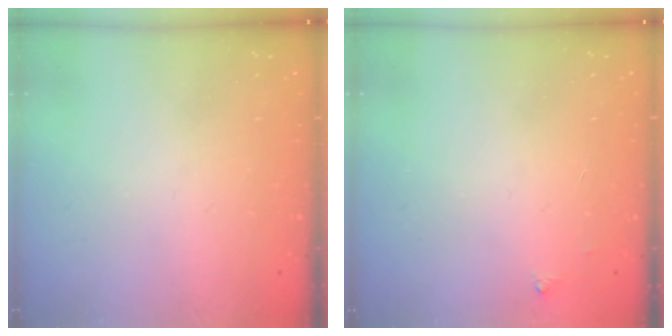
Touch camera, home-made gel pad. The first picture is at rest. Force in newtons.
{"total": 2.5, "press": 2.5, "slide": 0.4}